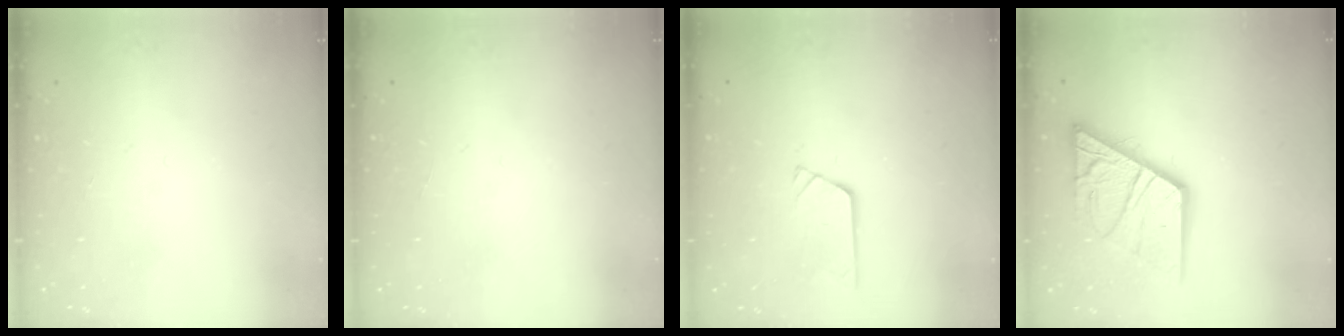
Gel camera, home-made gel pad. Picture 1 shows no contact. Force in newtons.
{"total": 0.0}
{"total": 2.4, "press": 2.4, "slide": 0.2}
{"total": 18.8, "press": 18.7, "slide": 2.0}